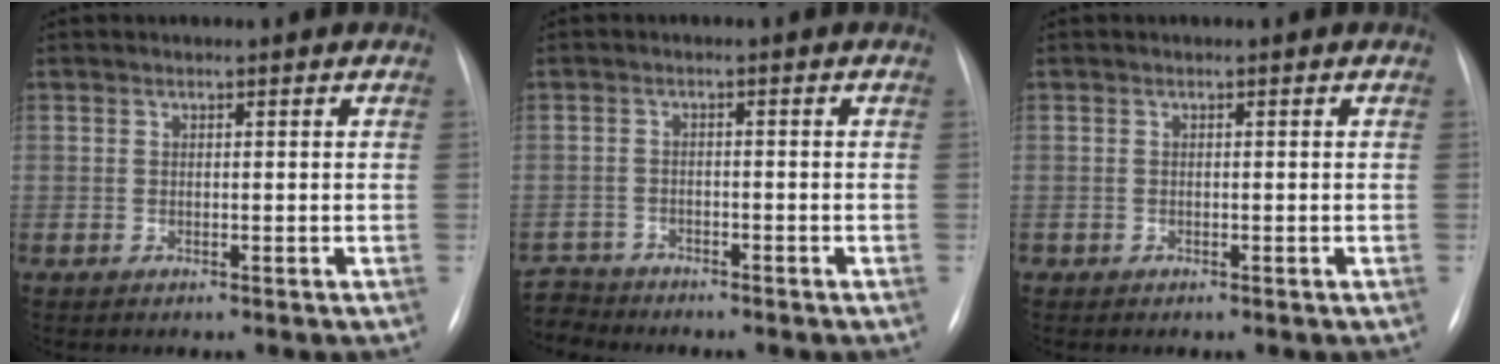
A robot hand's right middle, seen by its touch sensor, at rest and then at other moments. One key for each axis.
{"total": 4.6, "fx": -4.3, "fy": 1.3, "fz": -1.1, "tx": 0.026, "ty": -0.005, "tz": -0.080}
{"total": 0.0}